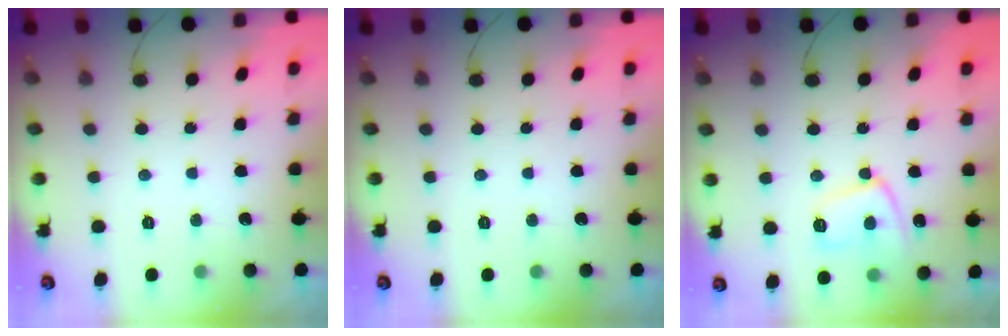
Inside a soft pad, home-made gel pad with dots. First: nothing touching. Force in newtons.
{"total": 0.0}
{"total": 10.3, "press": 10.3, "slide": 0.8}